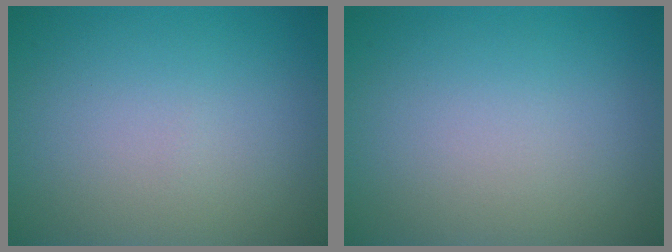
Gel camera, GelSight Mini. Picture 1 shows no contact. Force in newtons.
{"total": 0.0}